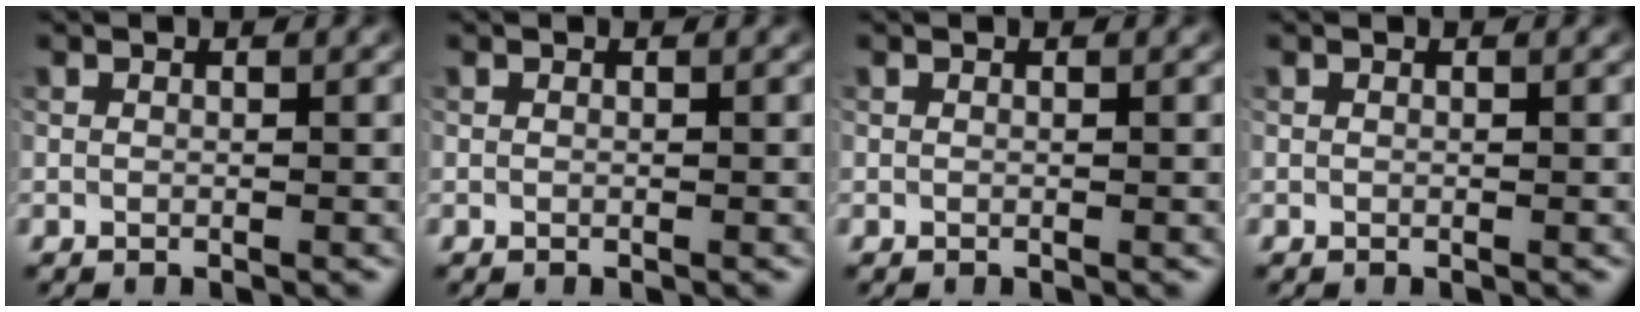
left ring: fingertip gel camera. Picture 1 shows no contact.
{"total": 0.0}
{"total": 0.0}
{"total": 0.0}